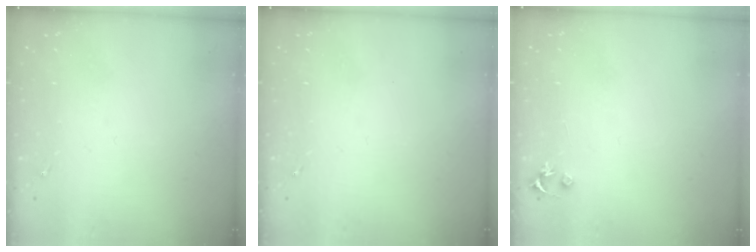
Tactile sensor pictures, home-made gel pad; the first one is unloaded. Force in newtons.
{"total": 0.0}
{"total": 3.5, "press": 3.5, "slide": 0.3}